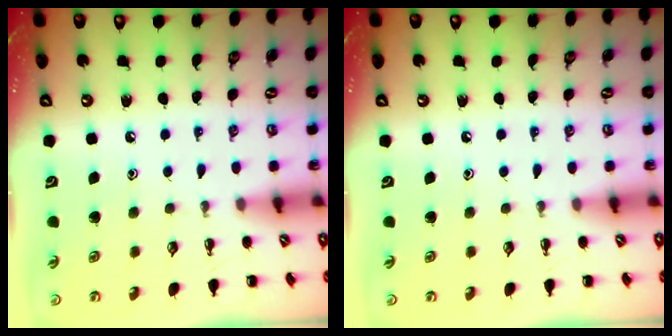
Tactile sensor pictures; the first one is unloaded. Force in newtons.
{"total": 0.0}